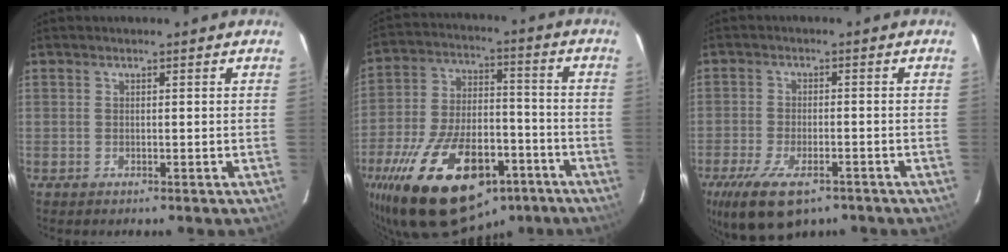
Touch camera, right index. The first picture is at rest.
{"total": 27.2, "force": [-15.8, 13.1, 17.8], "torque": [-0.339, -0.017, -0.240]}
{"total": 12.5, "force": [-8.0, 5.2, 8.0], "torque": [-0.182, -0.036, -0.135]}